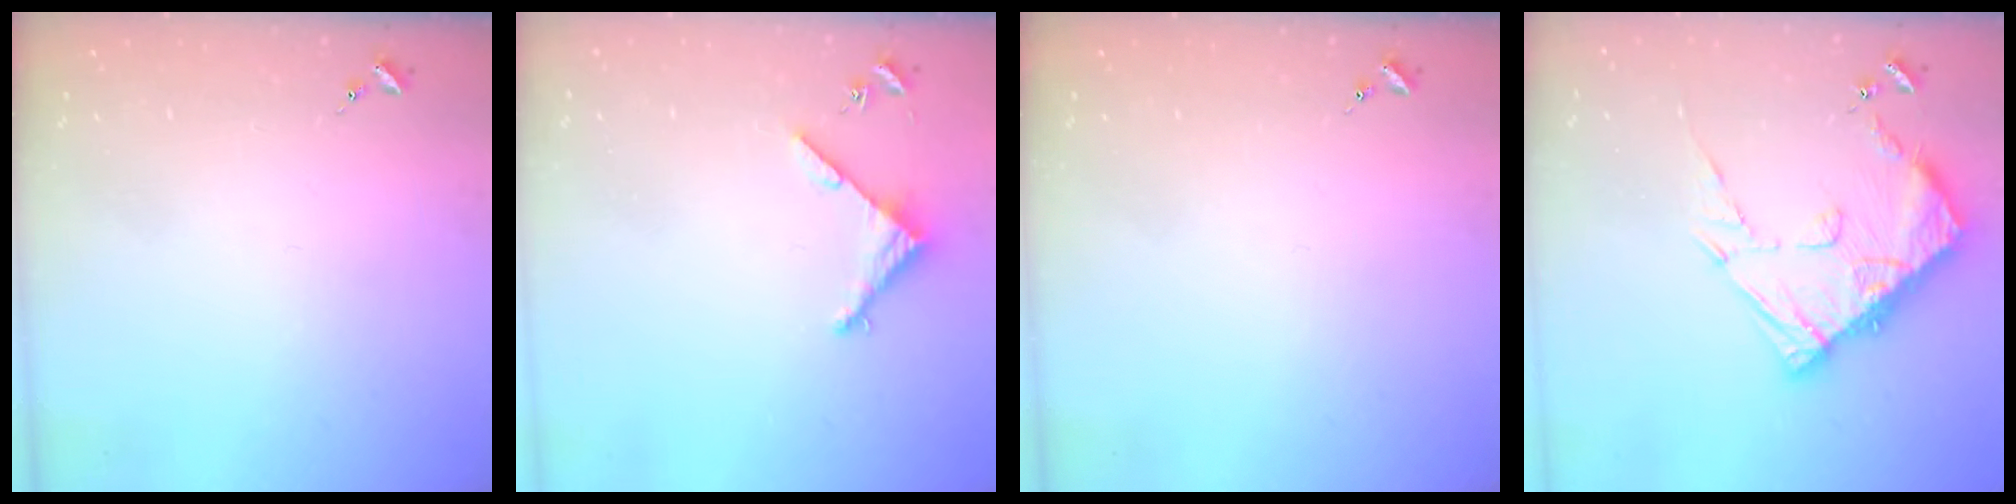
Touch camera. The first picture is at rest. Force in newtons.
{"total": 3.6, "press": 3.6, "slide": 0.3}
{"total": 0.0}
{"total": 14.4, "press": 14.3, "slide": 1.4}